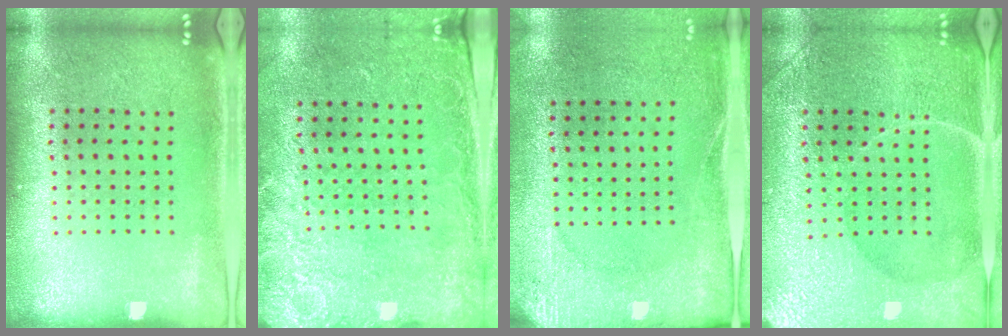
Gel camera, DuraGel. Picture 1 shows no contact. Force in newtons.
{"total": 2.5, "press": 1.9, "slide": 1.6}
{"total": 2.6, "press": 2.2, "slide": 1.4}
{"total": 4.6, "press": 4.4, "slide": 1.1}